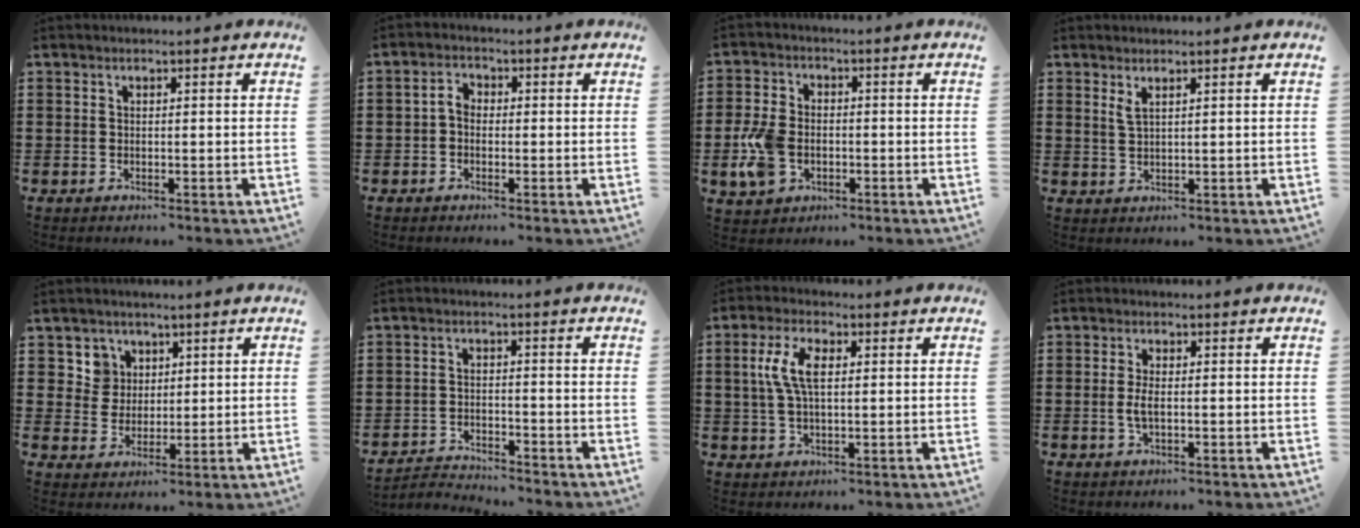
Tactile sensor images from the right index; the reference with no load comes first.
{"total": 2.4, "force": [-0.6, 1.7, 1.6], "torque": [-0.040, 0.005, -0.015]}
{"total": 6.8, "force": [-1.6, 4.6, 4.8], "torque": [-0.126, -0.002, -0.036]}
{"total": 1.8, "force": [1.1, 0.4, 1.3], "torque": [-0.028, 0.002, 0.020]}
{"total": 4.9, "force": [2.4, 4.2, 0.2], "torque": [-0.020, 0.013, 0.044]}
{"total": 2.7, "force": [-2.7, 0.2, 0.0], "torque": [-0.008, -0.001, -0.060]}
{"total": 6.6, "force": [1.1, 3.1, 5.7], "torque": [-0.133, 0.009, 0.012]}
{"total": 2.7, "force": [-0.2, 1.0, 2.5], "torque": [-0.061, -0.004, -0.009]}